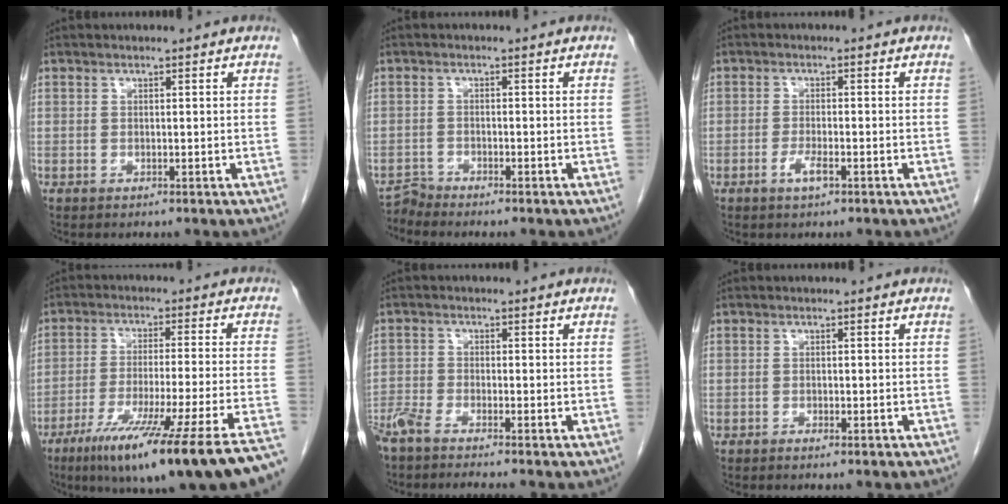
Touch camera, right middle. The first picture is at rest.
{"total": 1.9, "force": [-1.7, -0.5, -0.8], "torque": [0.022, -0.011, -0.031]}
{"total": 2.5, "force": [-1.3, 0.5, 2.0], "torque": [-0.041, -0.001, -0.024]}
{"total": 23.1, "force": [-16.5, -0.5, 16.2], "torque": [-0.173, -0.041, -0.255]}
{"total": 4.9, "force": [-4.4, -0.4, 2.3], "torque": [-0.037, -0.012, -0.081]}
{"total": 1.4, "force": [-1.0, 0.2, 1.0], "torque": [-0.018, -0.001, -0.012]}